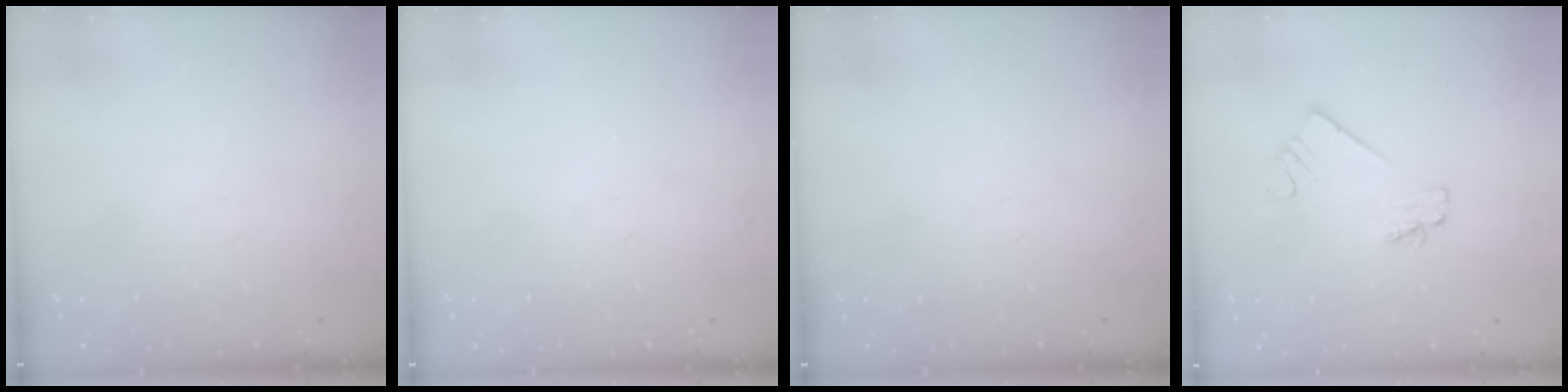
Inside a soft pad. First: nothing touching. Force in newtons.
{"total": 0.0}
{"total": 0.0}
{"total": 2.0, "press": 2.0, "slide": 0.1}